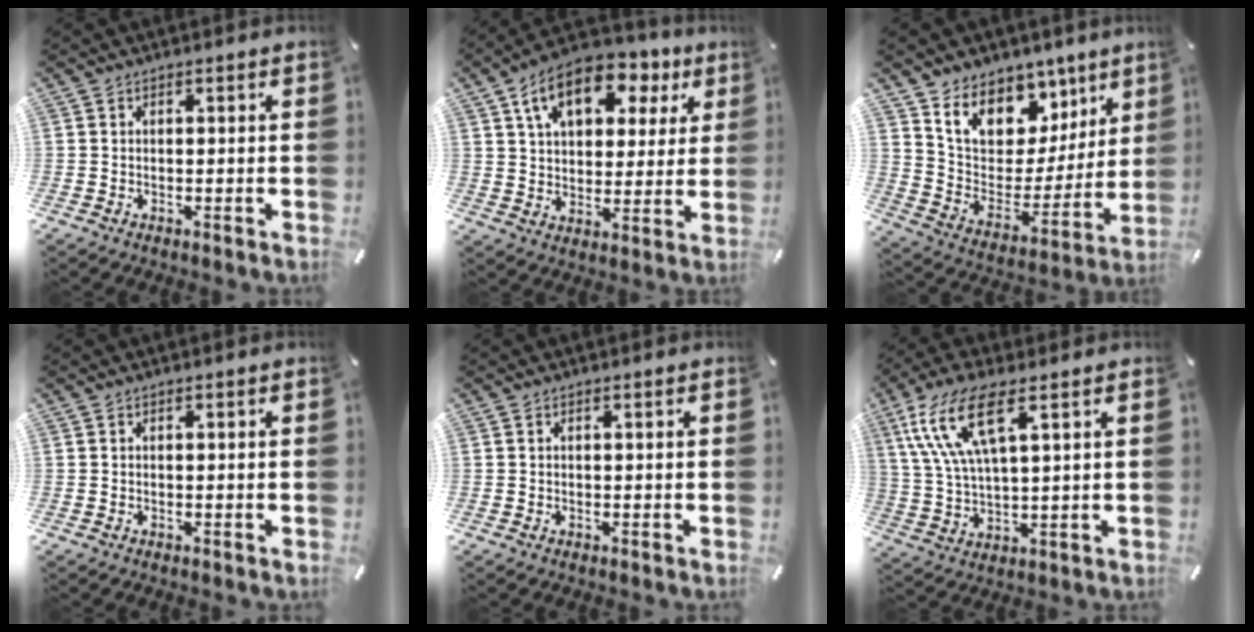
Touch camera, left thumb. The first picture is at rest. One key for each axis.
{"total": 13.8, "fx": 7.1, "fy": 8.7, "fz": 8.1, "tx": -0.138, "ty": -0.016, "tz": 0.125}
{"total": 12.2, "fx": 8.4, "fy": 8.5, "fz": 2.5, "tx": -0.053, "ty": -0.079, "tz": 0.156}
{"total": 0.0}
{"total": 0.0}
{"total": 13.7, "fx": 6.7, "fy": 4.6, "fz": 11.0, "tx": -0.260, "ty": -0.013, "tz": 0.116}